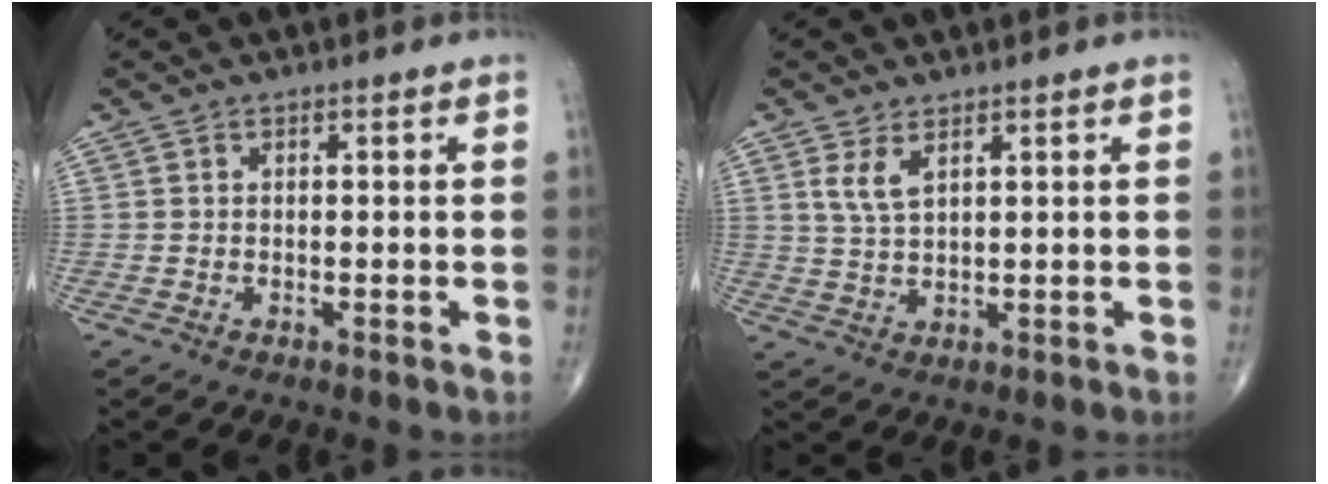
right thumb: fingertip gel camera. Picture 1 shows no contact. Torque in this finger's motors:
{"motor_torque": [0.05, 0.05, 0.43, 0.53, 0.03]}